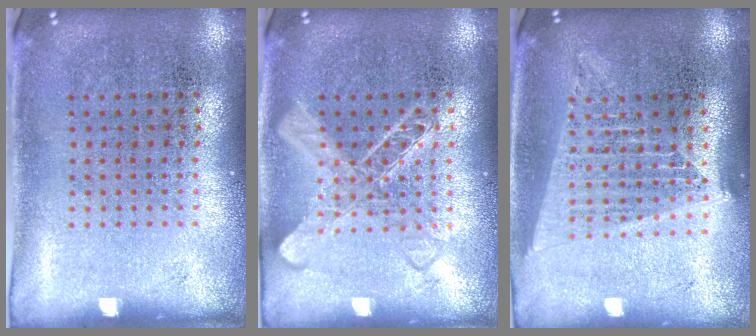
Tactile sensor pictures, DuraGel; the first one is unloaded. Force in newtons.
{"total": 2.6, "press": 2.6, "slide": 0.4}
{"total": 1.7, "press": 1.5, "slide": 0.8}